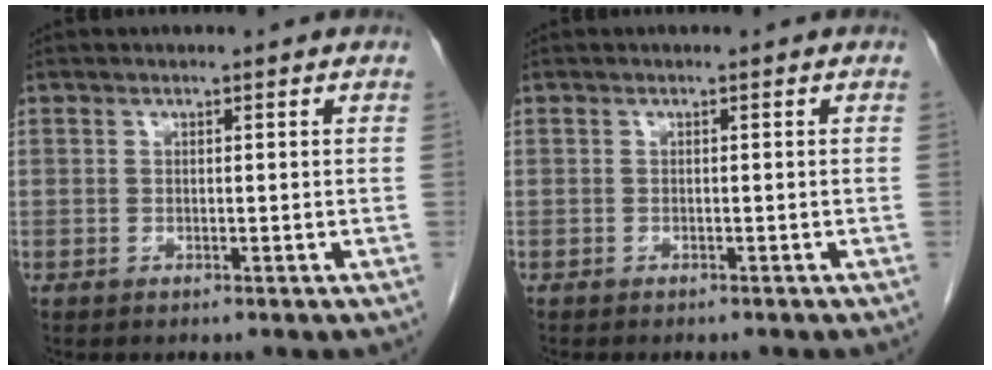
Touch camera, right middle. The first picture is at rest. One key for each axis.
{"total": 2.1, "fx": -1.8, "fy": 0.4, "fz": 0.8, "tx": -0.017, "ty": -0.006, "tz": -0.020}